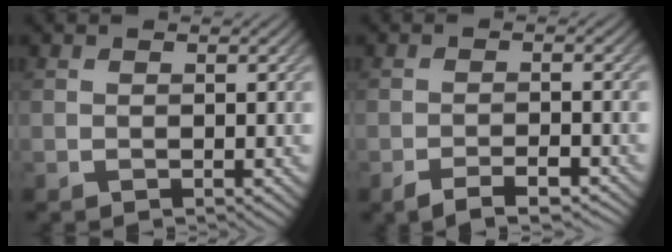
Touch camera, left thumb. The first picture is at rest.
{"total": 3.8, "force": [-2.9, 0.9, 2.4], "torque": [-0.043, 0.002, -0.046]}